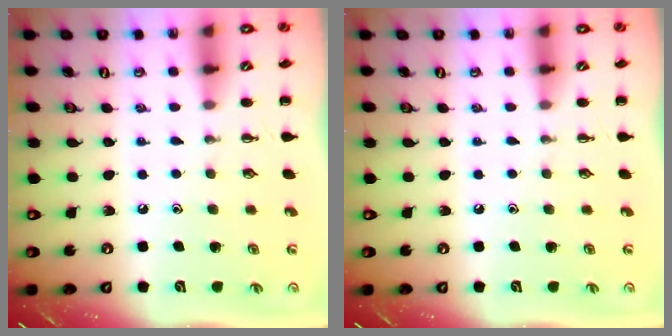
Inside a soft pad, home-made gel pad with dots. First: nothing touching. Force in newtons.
{"total": 0.0}